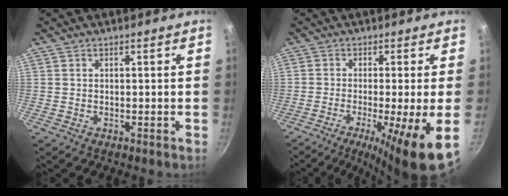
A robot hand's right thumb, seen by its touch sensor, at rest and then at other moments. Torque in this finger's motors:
{"motor_torque": [0.82, 1.57, 0.15, -0.07, 0.11]}